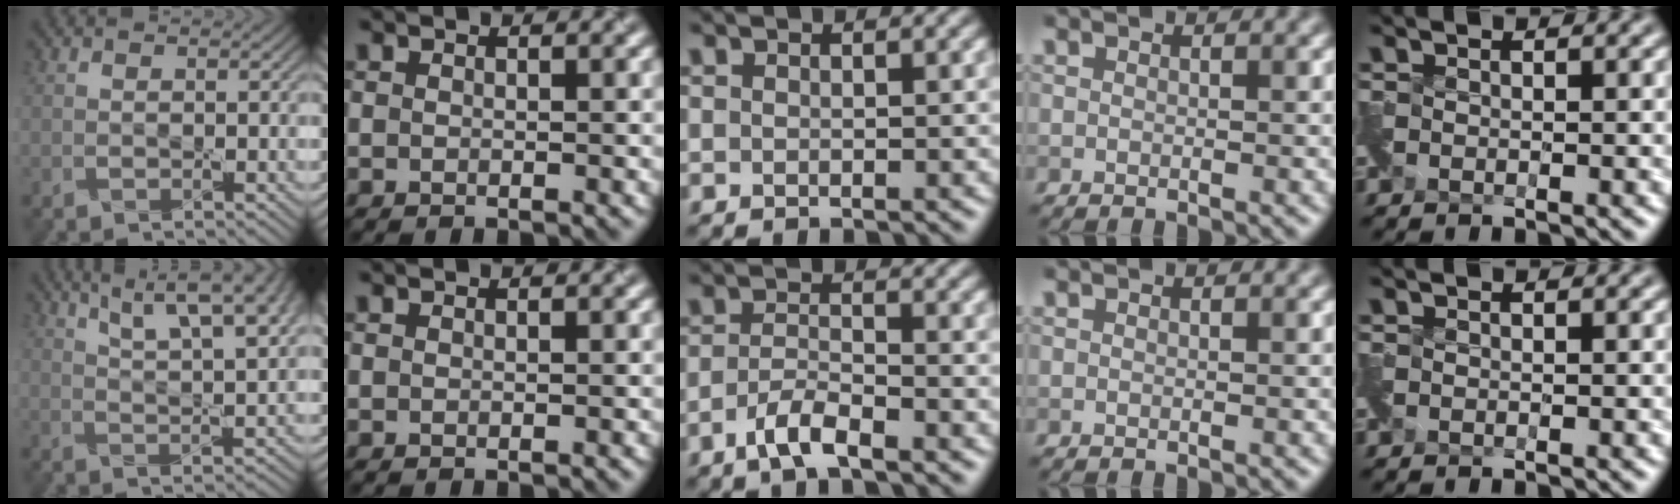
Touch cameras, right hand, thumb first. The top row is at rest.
{"thumb": {"total": 11.4, "force": [6.9, 3.3, 8.5], "torque": [-0.136, 0.019, 0.092]}, "middle": {"total": 3.1, "force": [-2.0, 0.8, 2.3], "torque": [-0.049, 0.002, -0.044]}}